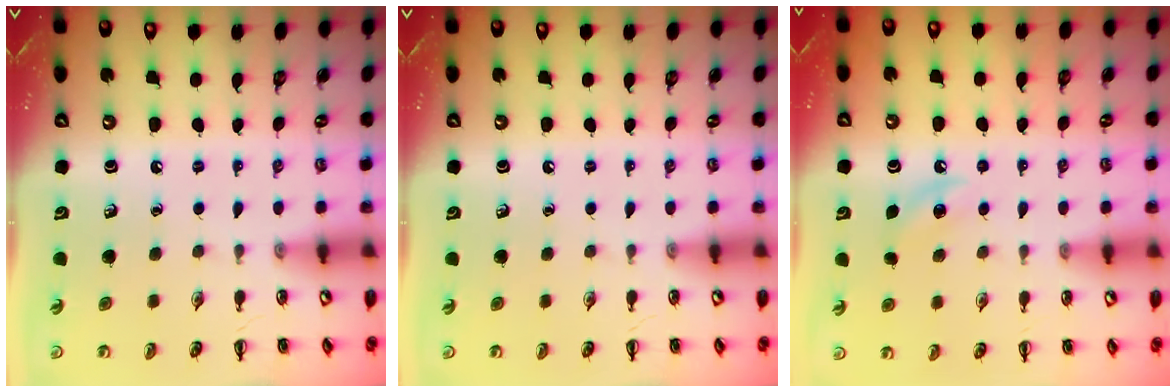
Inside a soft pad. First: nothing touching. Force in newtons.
{"total": 0.0}
{"total": 5.8, "press": 5.5, "slide": 1.9}